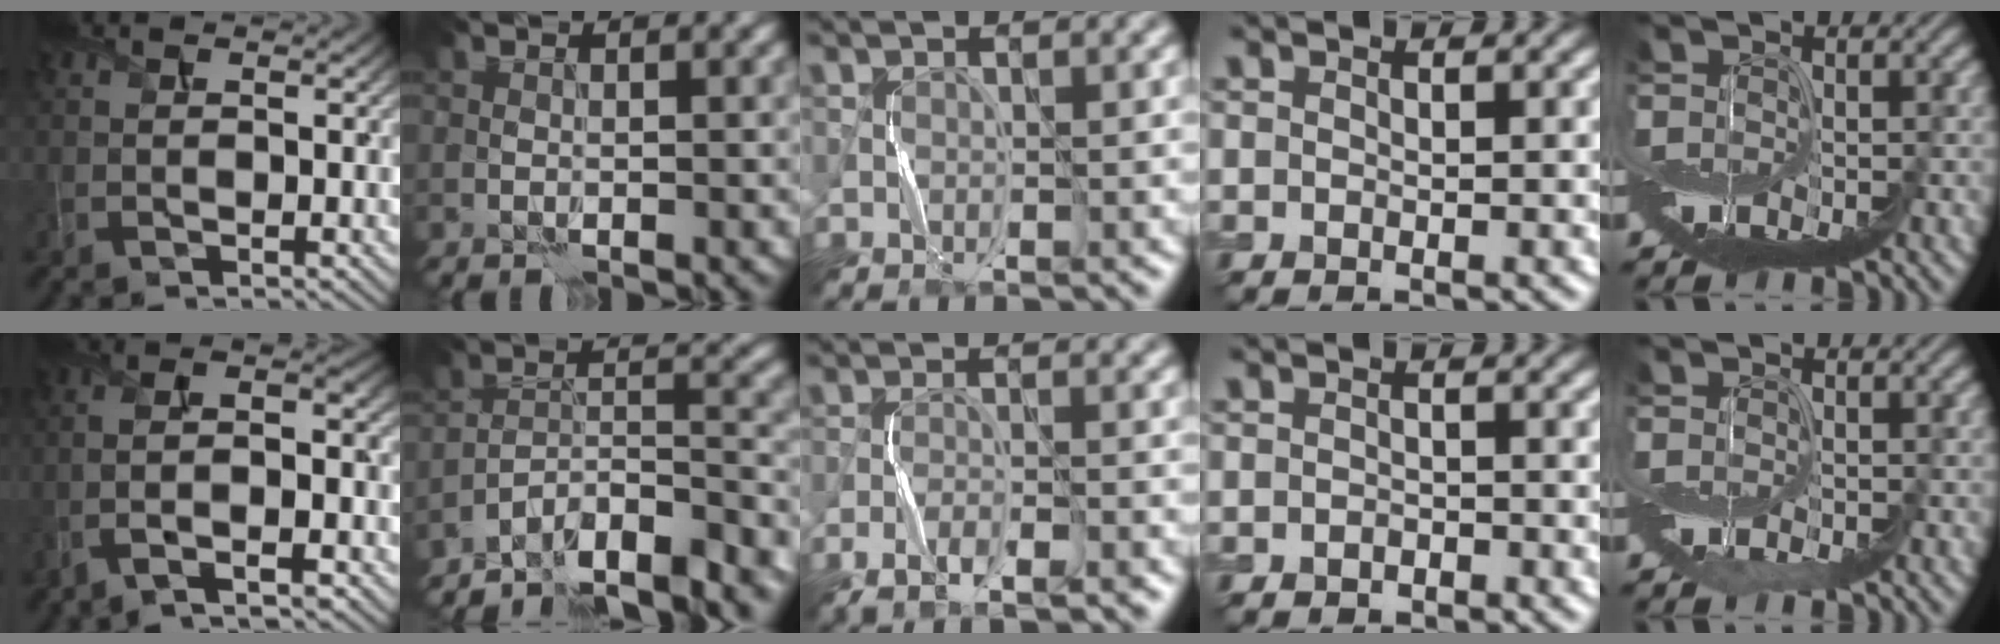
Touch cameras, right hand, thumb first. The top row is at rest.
{"thumb": {"total": 10.0, "force": [-5.0, 3.3, 8.0], "torque": [-0.154, 0.001, -0.092]}, "index": {"total": 10.4, "force": [-9.2, 2.4, 4.4], "torque": [-0.066, 0.008, -0.138]}, "middle": {"total": 3.6, "force": [-2.3, 0.8, 2.6], "torque": [-0.049, -0.002, -0.040]}, "ring": {"total": 0.6, "force": [-0.4, 0.3, -0.2], "torque": [0.008, 0.002, -0.009]}, "little": {"total": 0.8, "force": [0.4, -0.3, -0.6], "torque": [0.007, 0.002, 0.007]}}